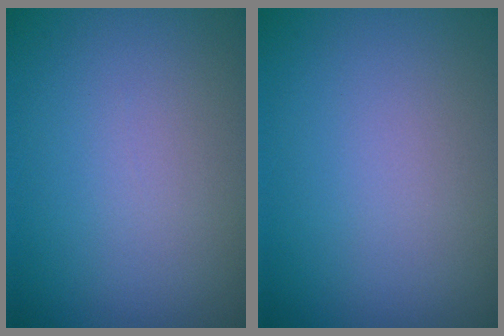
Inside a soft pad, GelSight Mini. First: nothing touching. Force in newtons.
{"total": 0.0}